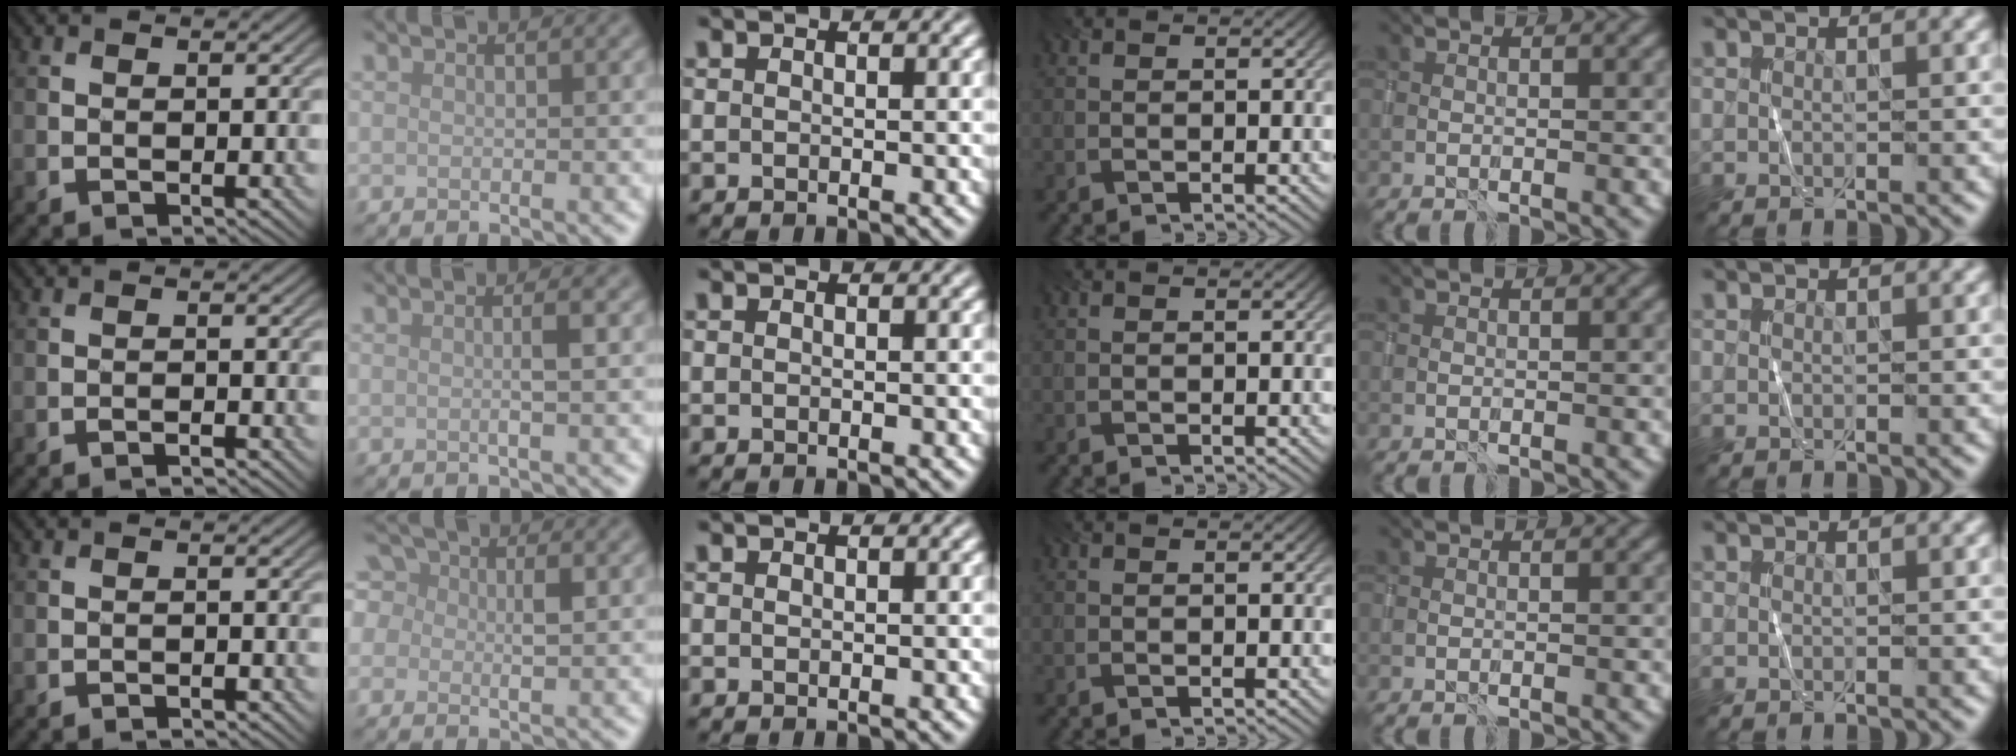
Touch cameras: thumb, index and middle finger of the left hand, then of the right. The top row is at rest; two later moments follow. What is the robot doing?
{"motion": "wrap", "object": "sponge"}